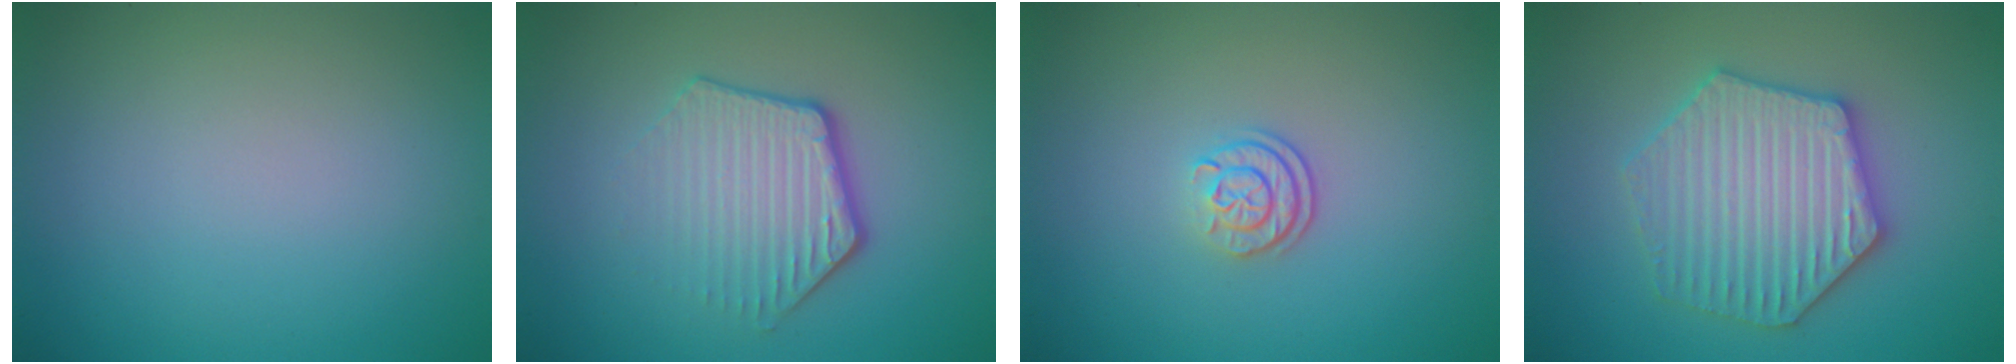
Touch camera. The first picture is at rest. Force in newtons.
{"total": 4.1, "press": 3.1, "slide": 2.6}
{"total": 2.2, "press": 1.7, "slide": 1.4}
{"total": 6.2, "press": 6.1, "slide": 1.1}